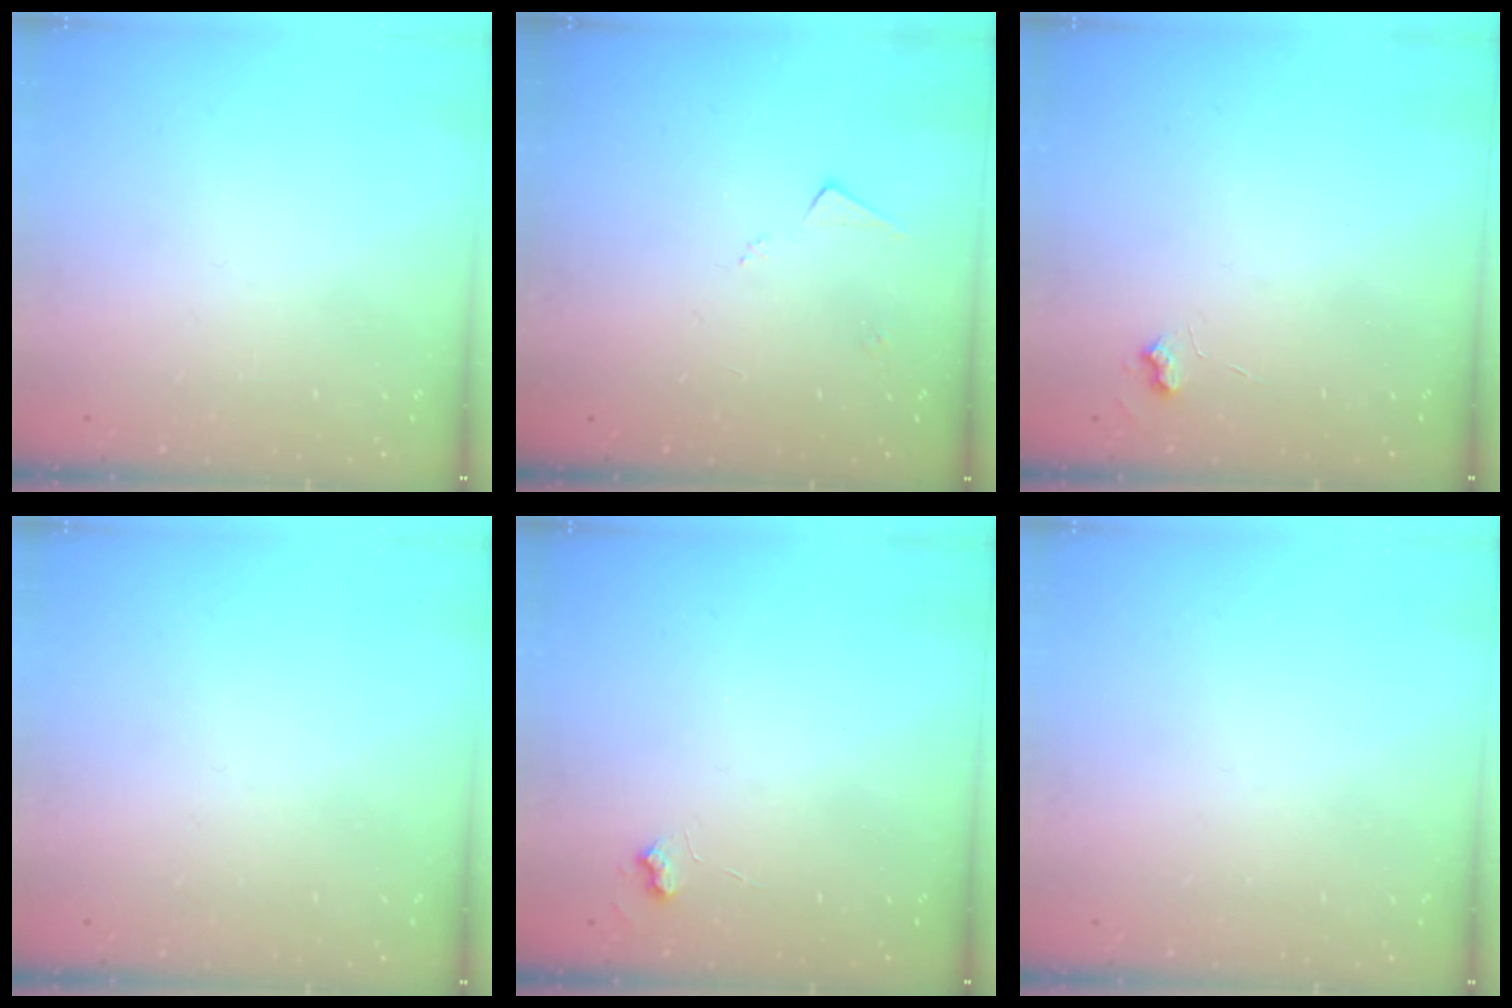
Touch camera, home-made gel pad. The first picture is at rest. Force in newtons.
{"total": 4.2, "press": 4.1, "slide": 0.6}
{"total": 3.6, "press": 3.6, "slide": 0.4}
{"total": 0.0}
{"total": 3.6, "press": 3.6, "slide": 0.4}
{"total": 0.0}